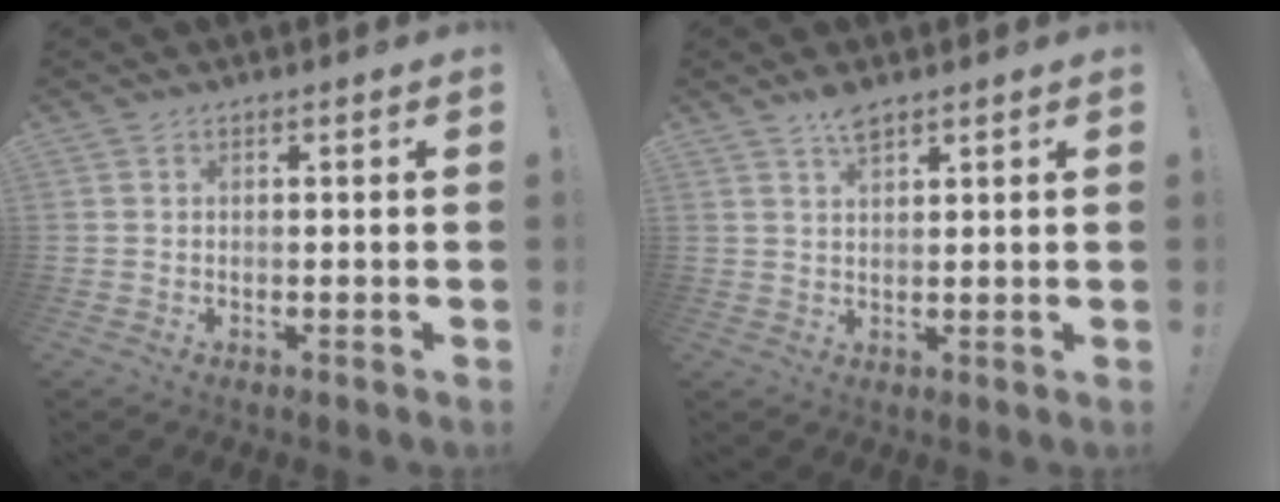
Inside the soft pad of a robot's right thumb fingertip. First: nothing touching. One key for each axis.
{"total": 4.0, "fx": 2.9, "fy": 1.4, "fz": 2.4, "tx": -0.043, "ty": -0.014, "tz": 0.051}